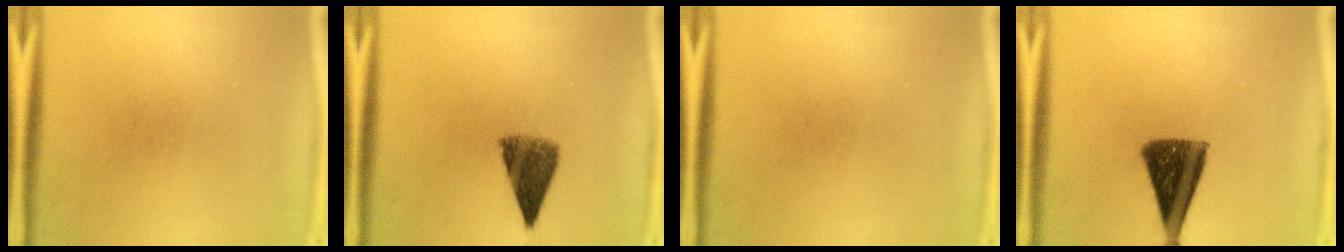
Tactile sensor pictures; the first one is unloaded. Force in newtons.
{"total": 6.7}
{"total": 0.0}
{"total": 10.8}